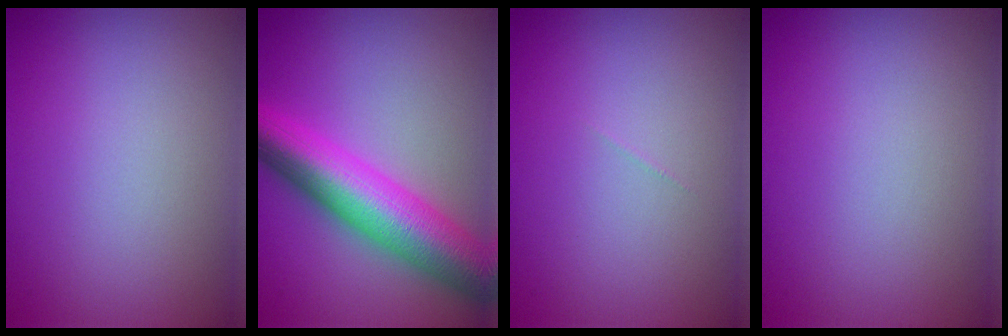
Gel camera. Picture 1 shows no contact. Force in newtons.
{"total": 9.5, "press": 9.5, "slide": 0.3}
{"total": 0.0}
{"total": 0.0}